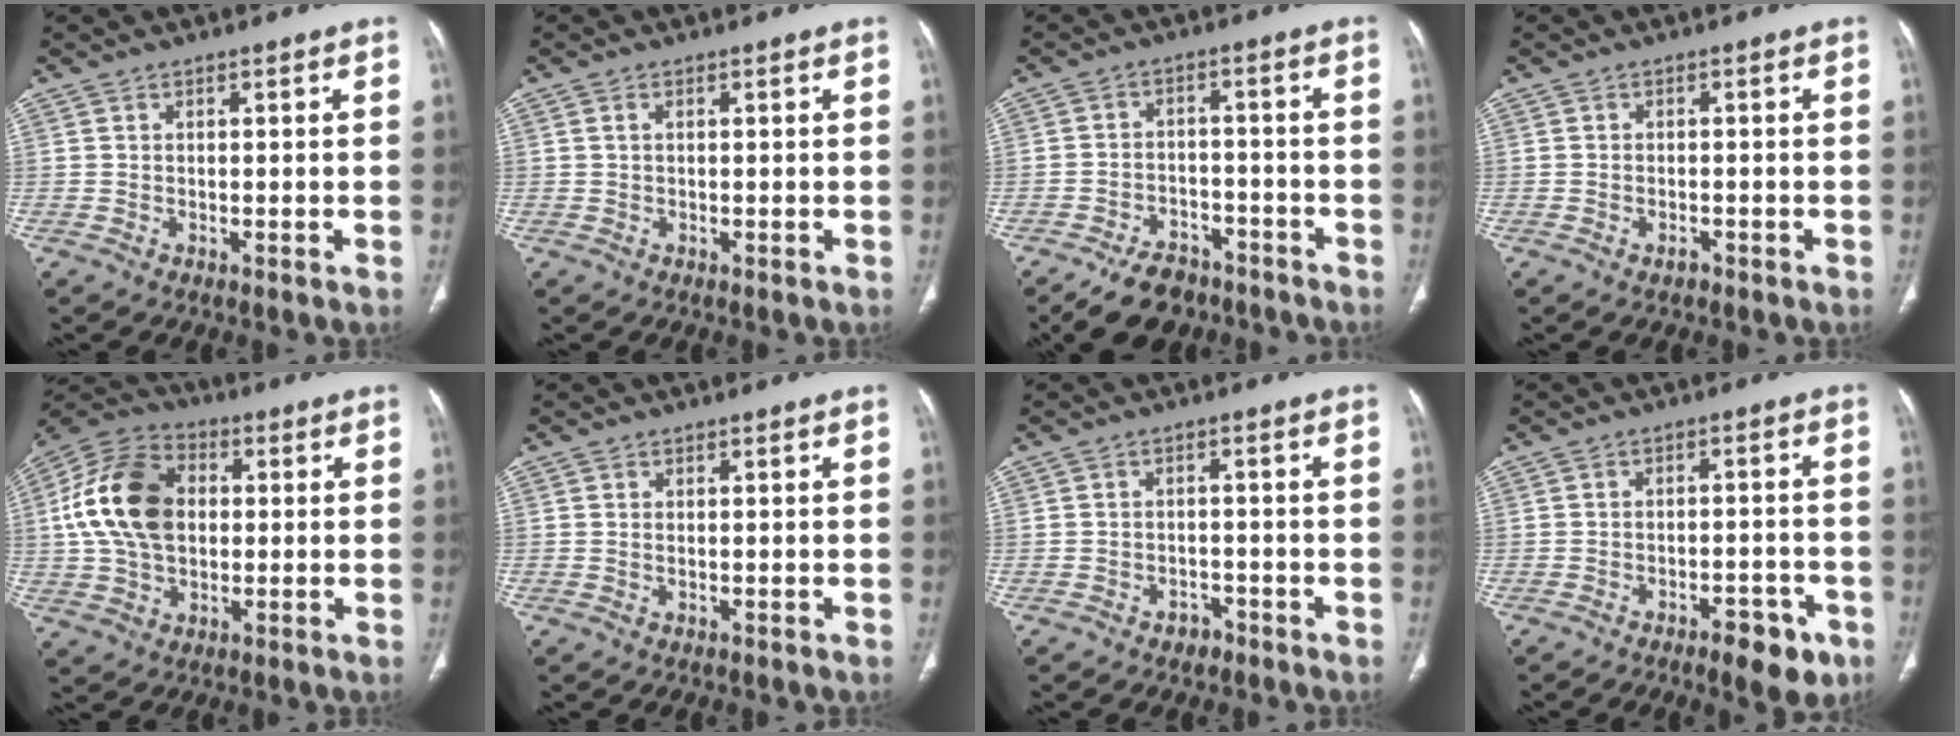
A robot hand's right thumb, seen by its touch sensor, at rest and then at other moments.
{"total": 0.7, "force": [0.2, 0.4, 0.5], "torque": [-0.014, 0.006, 0.006]}
{"total": 9.7, "force": [-7.3, 5.4, 3.3], "torque": [-0.036, 0.046, -0.113]}
{"total": 1.2, "force": [-0.8, 0.7, 0.6], "torque": [-0.013, 0.005, -0.011]}
{"total": 17.0, "force": [1.7, 11.7, 12.2], "torque": [-0.215, 0.021, 0.025]}
{"total": 0.0}
{"total": 2.5, "force": [-1.7, 1.7, 0.7], "torque": [-0.012, 0.013, -0.021]}
{"total": 7.4, "force": [-4.3, 3.1, 5.2], "torque": [-0.053, 0.022, -0.055]}